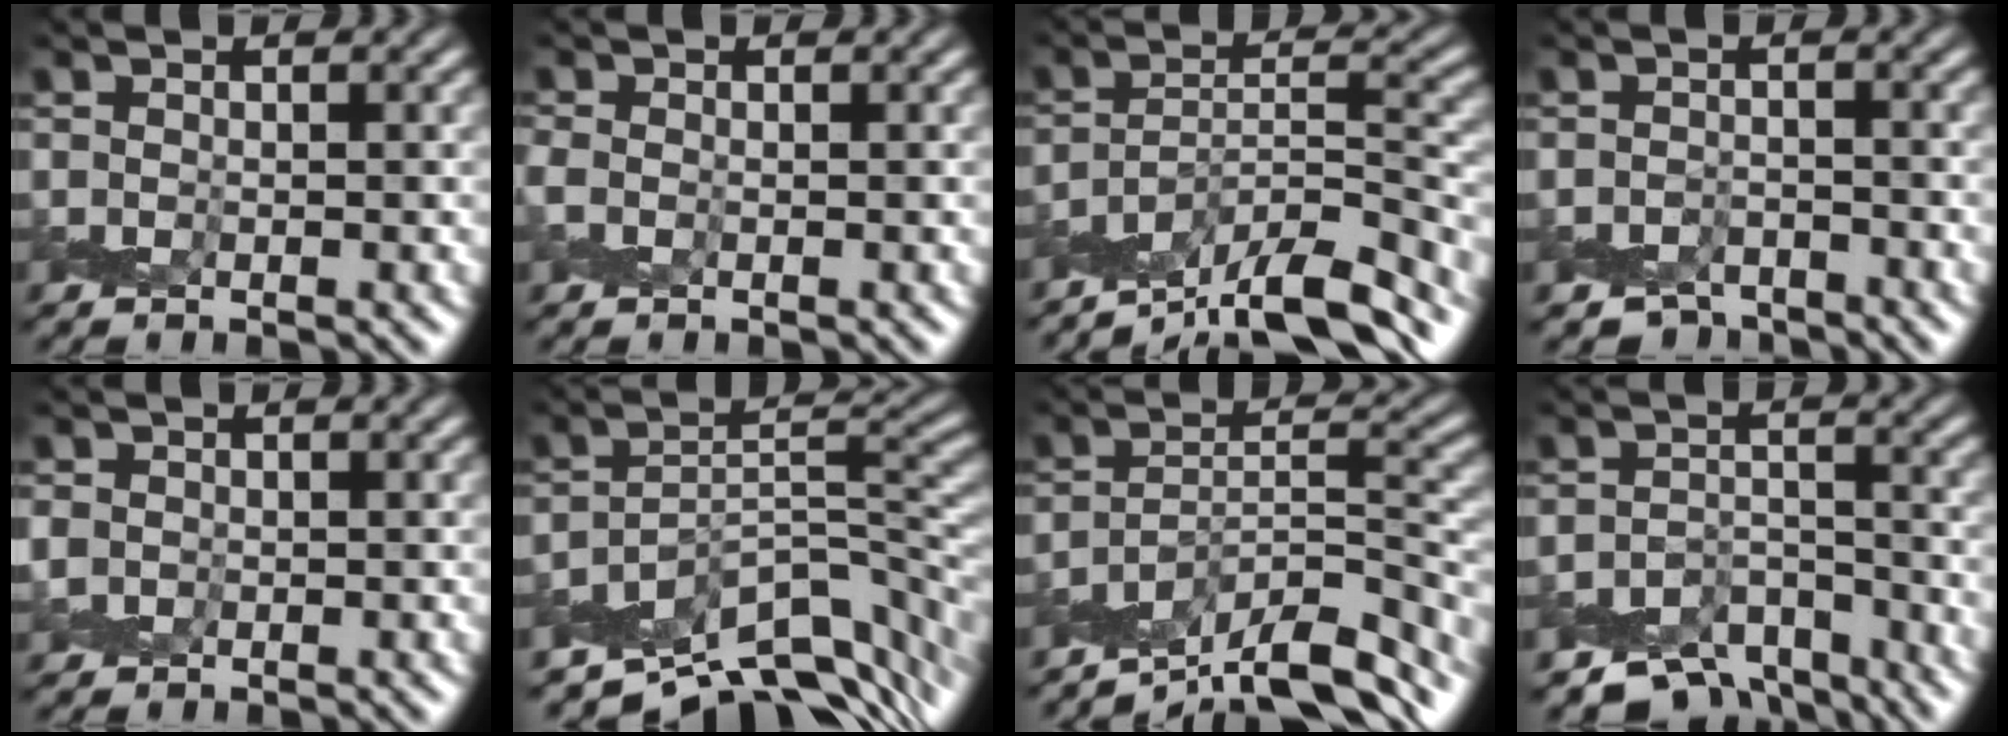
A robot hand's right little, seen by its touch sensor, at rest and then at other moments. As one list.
[{"total": 0.7, "force": [-0.3, 0.5, 0.4], "torque": [-0.012, -0.002, -0.009]}, {"total": 10.8, "force": [-8.9, 2.6, 5.7], "torque": [-0.088, 0.011, -0.141]}, {"total": 2.6, "force": [-2.4, 1.1, 0.3], "torque": [0.003, 0.000, -0.044]}, {"total": 1.2, "force": [0.1, 1.2, 0.2], "torque": [-0.001, -0.006, 0.001]}, {"total": 9.5, "force": [-6.8, 3.8, 5.6], "torque": [-0.073, -0.002, -0.117]}, {"total": 9.7, "force": [-7.7, 2.4, 5.4], "torque": [-0.081, 0.001, -0.131]}, {"total": 5.4, "force": [-4.6, 2.3, 1.6], "torque": [-0.016, -0.011, -0.074]}]